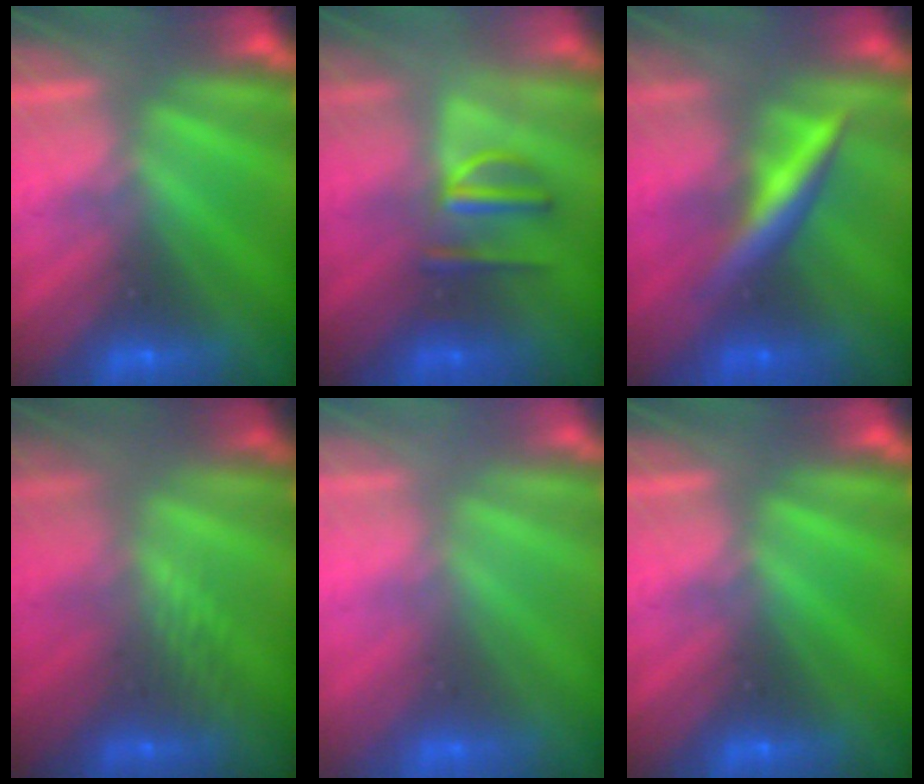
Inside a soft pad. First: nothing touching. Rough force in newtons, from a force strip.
{"total": 3.1}
{"total": 2.8}
{"total": 2.4}
{"total": 2.9}
{"total": 0.0}